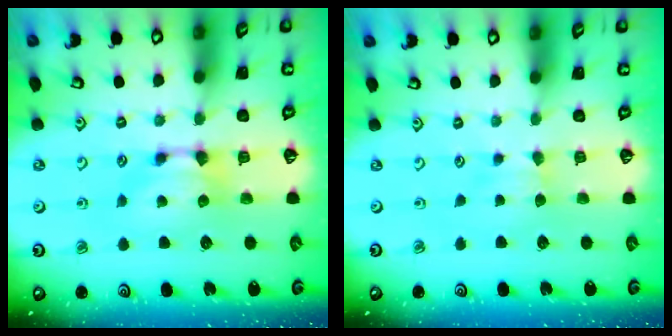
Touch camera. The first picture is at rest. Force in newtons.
{"total": 2.4, "press": 2.3, "slide": 0.6}